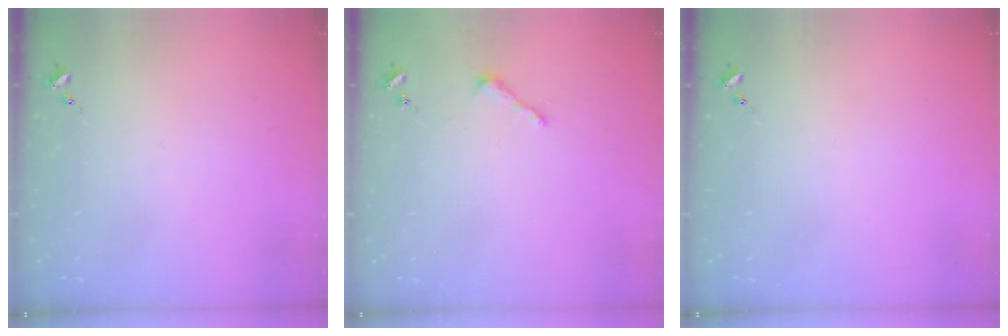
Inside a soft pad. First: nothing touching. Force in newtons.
{"total": 3.9, "press": 3.9, "slide": 0.3}
{"total": 0.0}